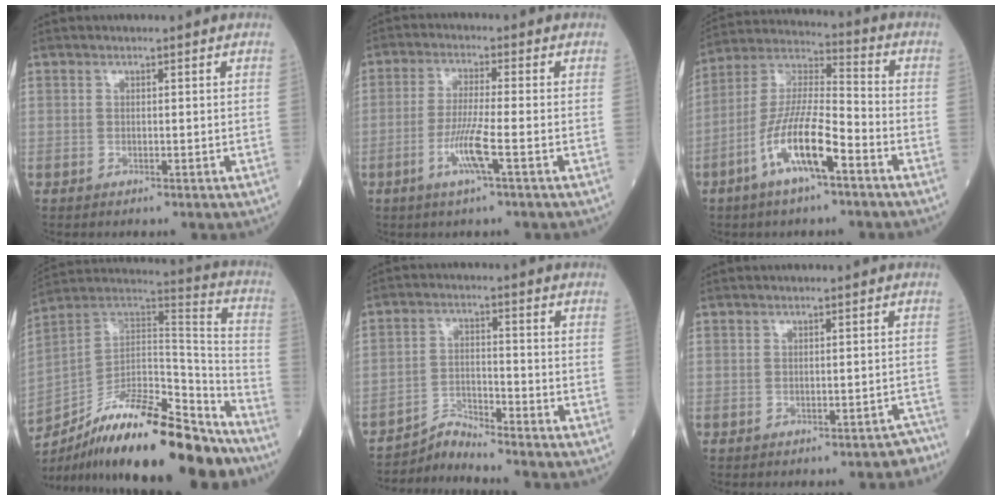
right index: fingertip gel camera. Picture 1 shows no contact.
{"total": 5.9, "force": [-2.3, -0.6, 5.4], "torque": [-0.106, -0.012, -0.049]}
{"total": 12.4, "force": [-5.8, 2.3, 10.7], "torque": [-0.215, 0.000, -0.113]}
{"total": 26.2, "force": [-20.0, 5.7, 15.9], "torque": [-0.242, 0.012, -0.328]}
{"total": 4.4, "force": [-4.1, -1.2, -0.9], "torque": [0.014, -0.010, -0.075]}
{"total": 3.3, "force": [-2.9, 1.2, 0.9], "torque": [0.005, 0.004, -0.031]}